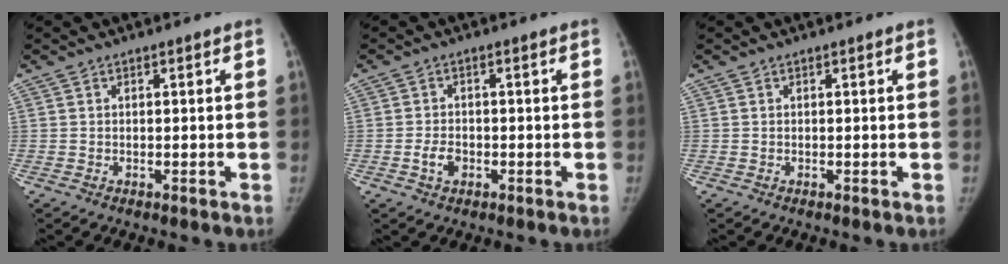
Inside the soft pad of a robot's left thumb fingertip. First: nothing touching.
{"total": 3.0, "force": [-1.1, 2.0, 1.9], "torque": [-0.033, 0.008, -0.018]}
{"total": 0.0}